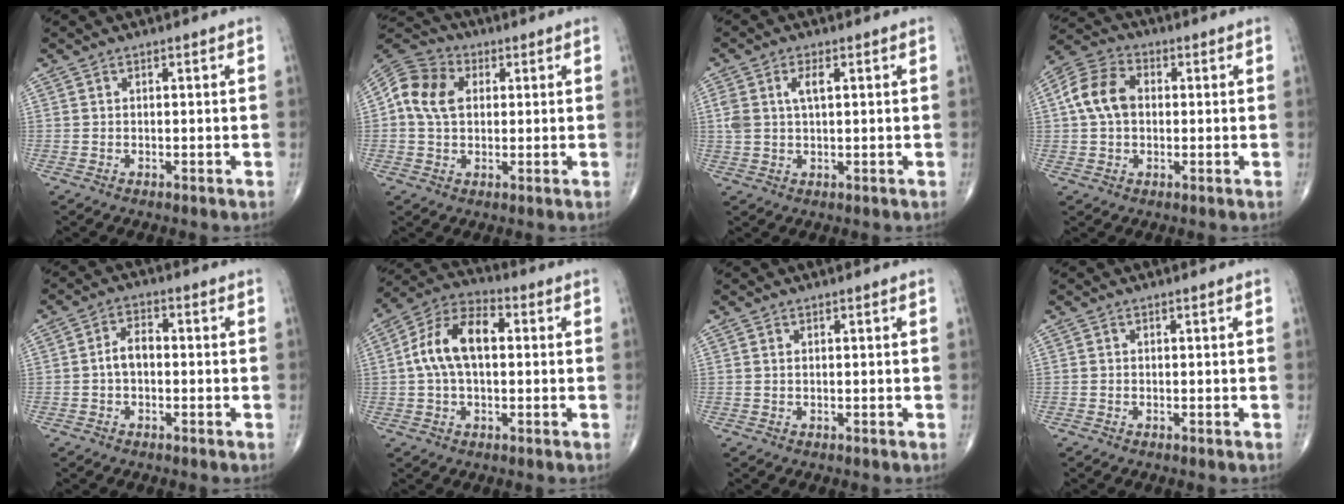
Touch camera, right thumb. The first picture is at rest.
{"total": 9.7, "force": [1.5, 7.3, 6.2], "torque": [-0.115, 0.017, 0.017]}
{"total": 4.4, "force": [1.3, 2.1, 3.7], "torque": [-0.083, 0.009, 0.028]}
{"total": 9.5, "force": [0.9, 6.7, 6.6], "torque": [-0.129, 0.024, 0.008]}
{"total": 4.1, "force": [-0.6, 2.6, 3.2], "torque": [-0.051, 0.020, -0.017]}
{"total": 12.3, "force": [1.2, 7.0, 10.0], "torque": [-0.189, 0.033, 0.012]}
{"total": 0.0}
{"total": 0.0}